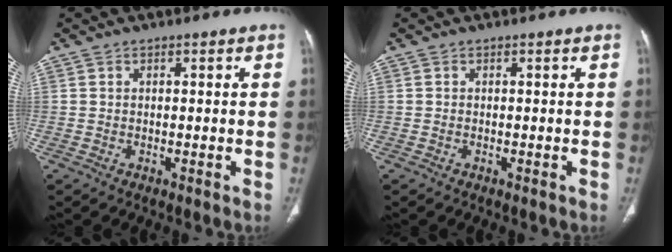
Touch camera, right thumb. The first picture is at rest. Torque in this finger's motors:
{"motor_torque": [-0.11, -0.05, 0.04, -0.02, -0.01]}